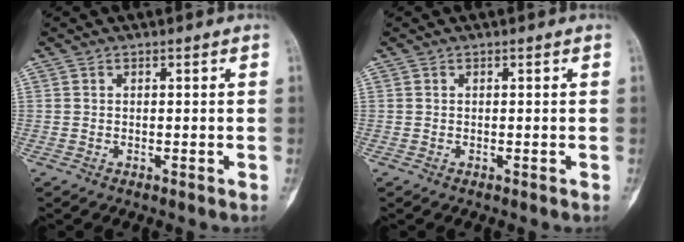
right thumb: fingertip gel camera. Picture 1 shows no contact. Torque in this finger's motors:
{"motor_torque": [0.02, -0.01, -0.03, -0.04, 0.02]}